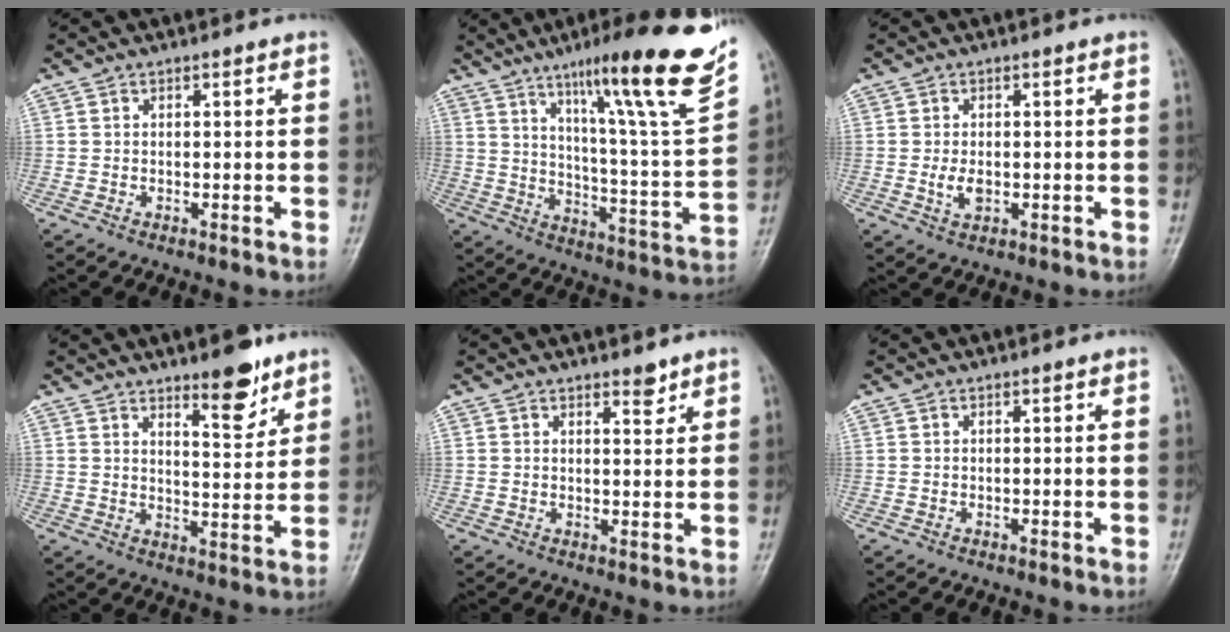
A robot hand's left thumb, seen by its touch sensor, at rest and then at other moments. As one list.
[{"total": 24.0, "force": [14.7, 2.5, 18.9], "torque": [-0.254, -0.056, 0.224]}, {"total": 2.8, "force": [-0.3, 1.7, 2.2], "torque": [-0.045, -0.005, -0.003]}, {"total": 8.2, "force": [5.8, 2.6, 5.2], "torque": [-0.057, -0.045, 0.087]}, {"total": 2.6, "force": [2.0, 0.9, 1.2], "torque": [-0.009, -0.015, 0.031]}, {"total": 0.0}]